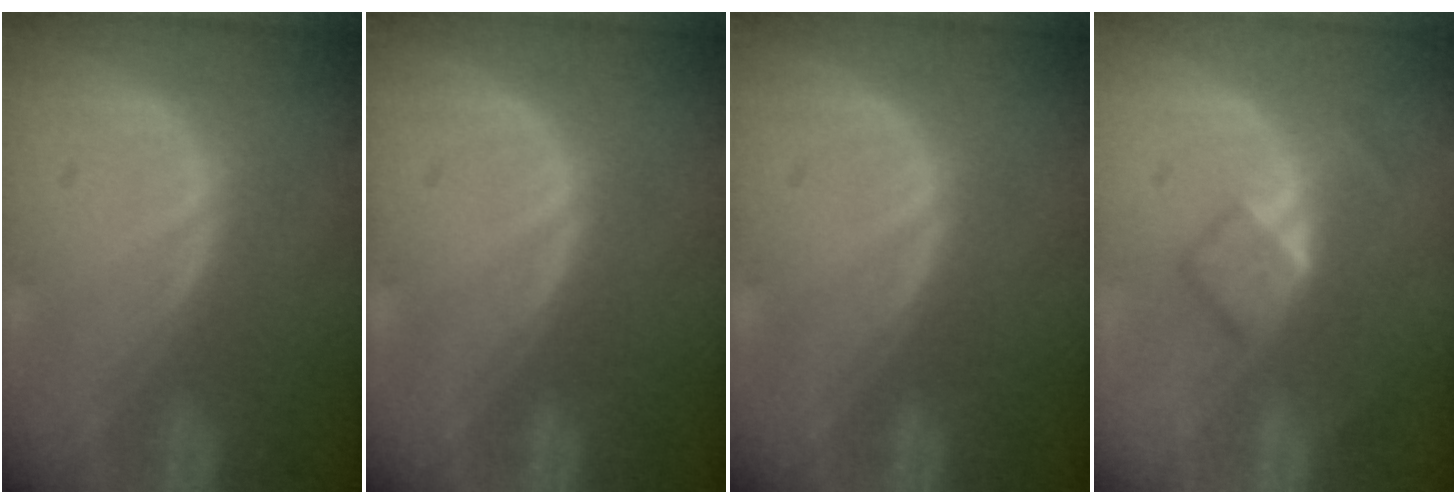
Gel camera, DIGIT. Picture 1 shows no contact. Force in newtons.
{"total": 0.0}
{"total": 0.0}
{"total": 4.1, "press": 3.9, "slide": 1.1}